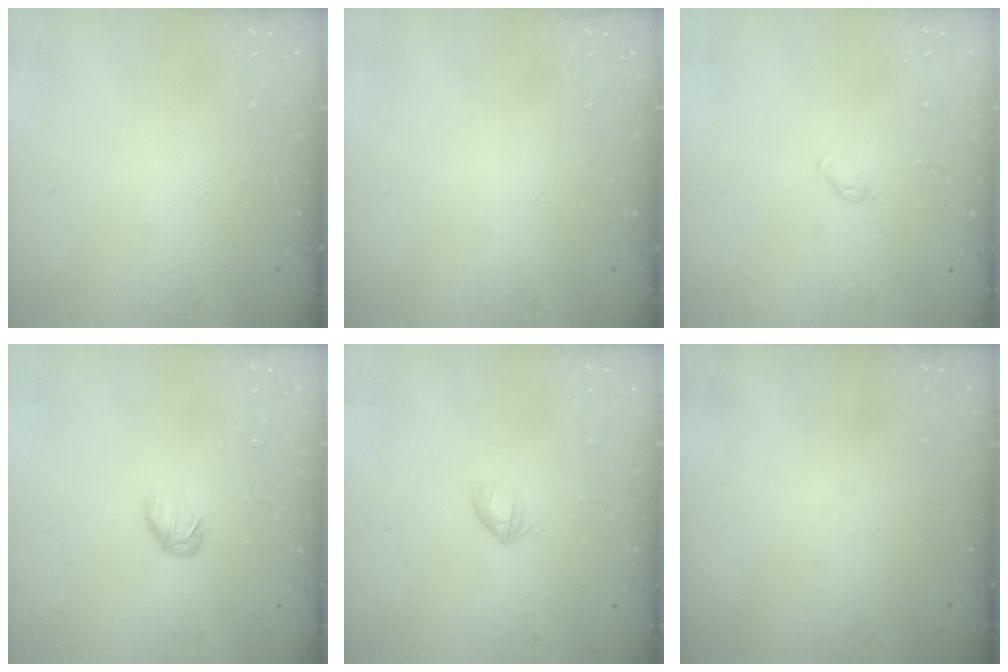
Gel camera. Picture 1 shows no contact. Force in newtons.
{"total": 0.0}
{"total": 3.0, "press": 2.9, "slide": 0.6}
{"total": 3.4, "press": 3.3, "slide": 0.9}
{"total": 2.8, "press": 2.6, "slide": 0.9}
{"total": 0.0}